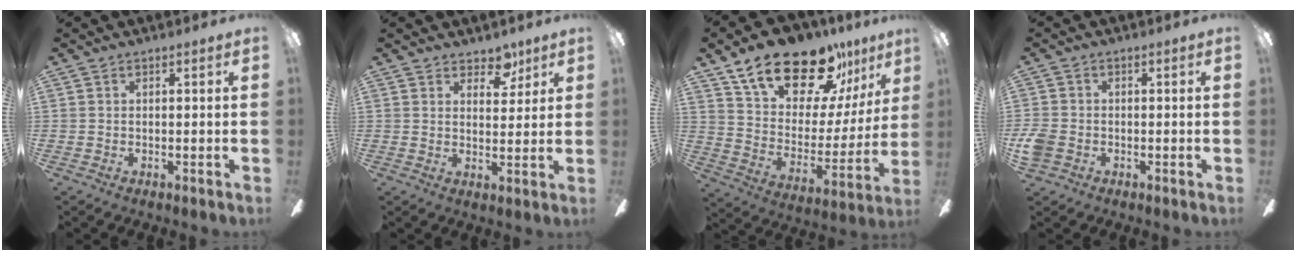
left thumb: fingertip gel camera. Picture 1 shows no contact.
{"total": 6.3, "force": [4.8, 3.4, 2.1], "torque": [-0.007, -0.026, 0.081]}
{"total": 22.7, "force": [17.2, 9.8, 11.2], "torque": [-0.184, -0.115, 0.301]}
{"total": 4.3, "force": [-1.4, 3.4, 2.3], "torque": [-0.053, 0.007, -0.027]}